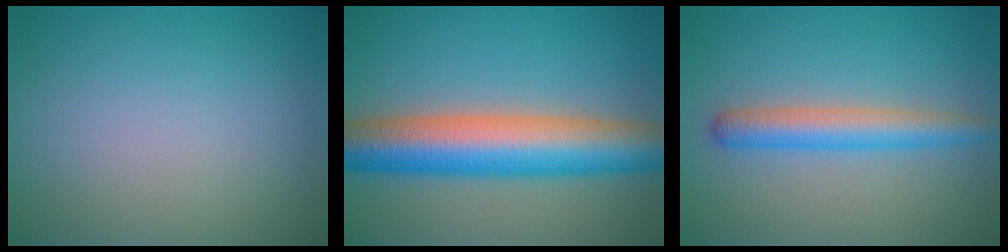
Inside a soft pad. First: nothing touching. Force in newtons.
{"total": 10.3, "press": 10.3, "slide": 0.4}
{"total": 3.8, "press": 3.8, "slide": 0.2}